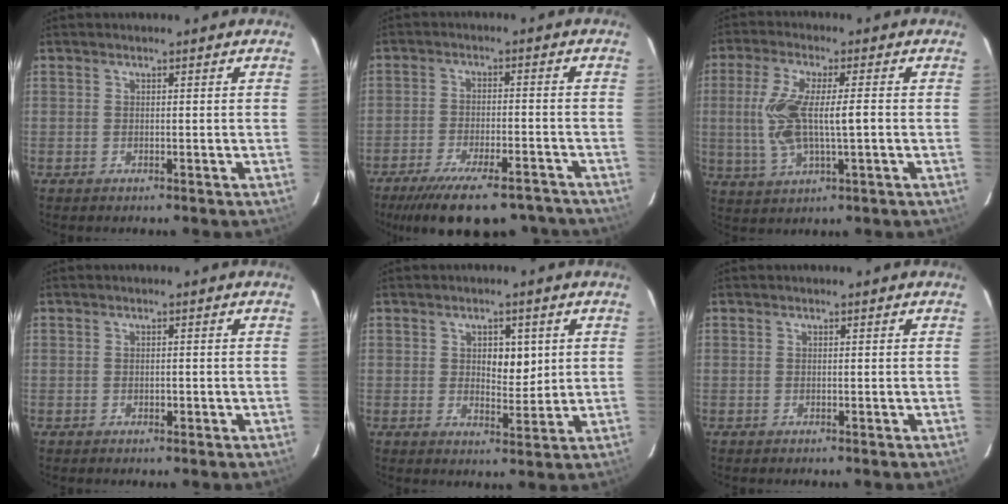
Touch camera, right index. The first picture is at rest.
{"total": 16.0, "force": [-13.2, 3.8, 8.2], "torque": [-0.110, -0.012, -0.192]}
{"total": 9.5, "force": [-0.2, 2.2, 9.2], "torque": [-0.198, 0.004, 0.000]}
{"total": 0.7, "force": [-0.3, 0.4, 0.4], "torque": [-0.007, 0.001, -0.003]}
{"total": 4.7, "force": [1.3, 2.5, 3.7], "torque": [-0.051, -0.001, 0.023]}
{"total": 0.0}